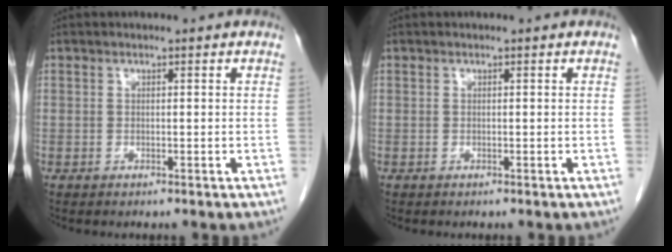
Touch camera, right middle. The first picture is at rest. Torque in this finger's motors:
{"motor_torque": [-0.13, -0.03, 0.04, 0.01]}